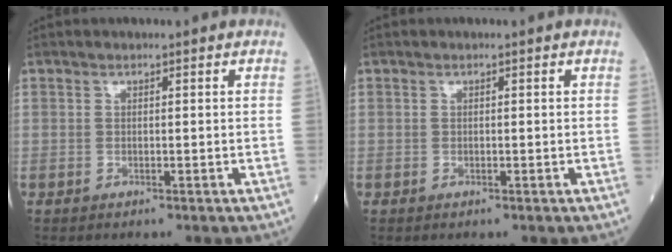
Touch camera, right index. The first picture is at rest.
{"total": 0.0}